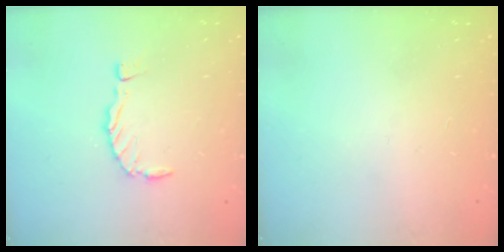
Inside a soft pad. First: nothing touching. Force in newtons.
{"total": 1.4, "press": 1.4, "slide": 0.1}